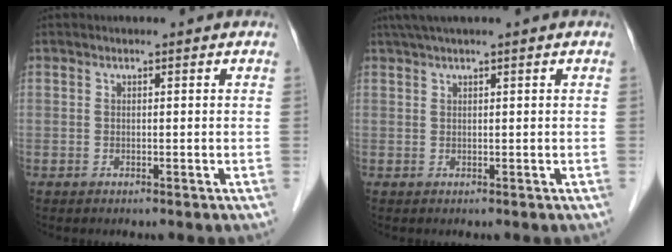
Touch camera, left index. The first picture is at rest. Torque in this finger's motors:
{"motor_torque": [0.62, -0.57, 0.23, 0.14]}